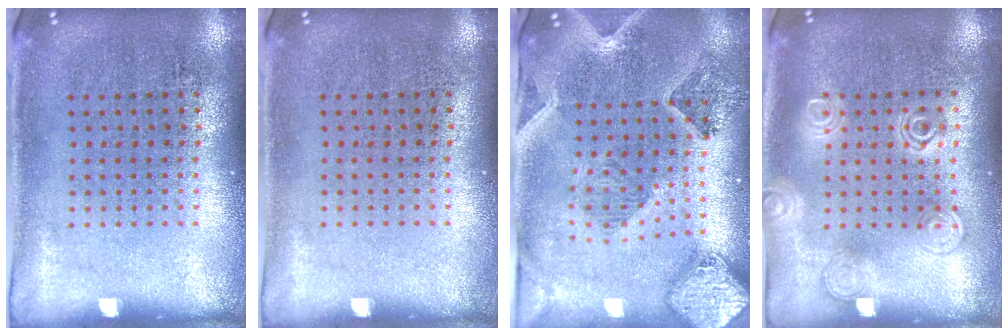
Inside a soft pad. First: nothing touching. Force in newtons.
{"total": 0.0}
{"total": 1.8, "press": 1.7, "slide": 0.5}
{"total": 1.3, "press": 1.2, "slide": 0.3}